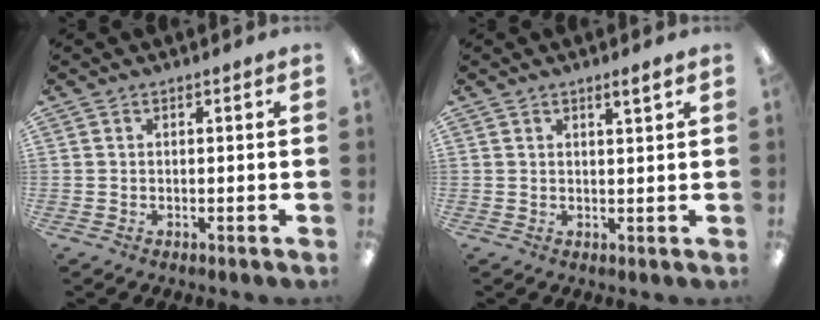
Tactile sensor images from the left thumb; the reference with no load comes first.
{"total": 2.3, "force": [1.7, 0.2, 1.5], "torque": [-0.023, -0.004, 0.028]}